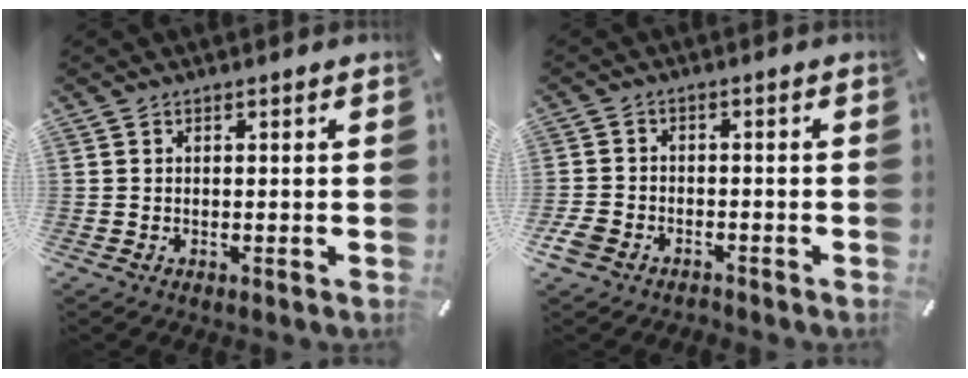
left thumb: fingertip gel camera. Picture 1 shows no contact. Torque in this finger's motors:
{"motor_torque": [0.45, 1.23, 0.53, 0.54, 0.13]}